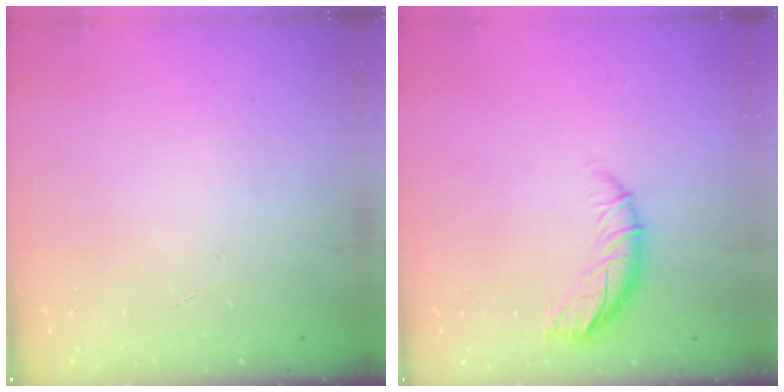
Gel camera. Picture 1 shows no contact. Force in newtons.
{"total": 9.0, "press": 8.9, "slide": 0.6}